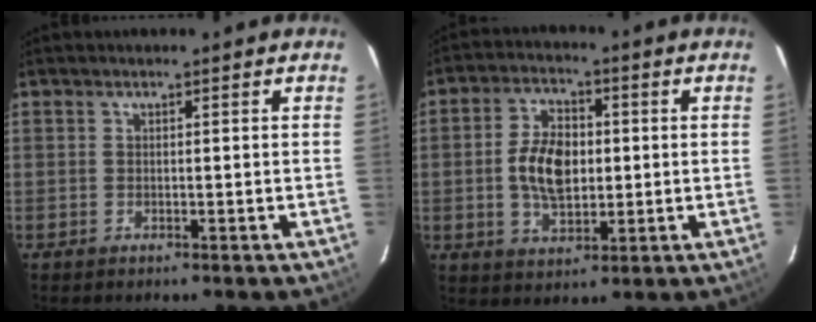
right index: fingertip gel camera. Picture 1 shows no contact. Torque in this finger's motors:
{"motor_torque": [0.49, 0.21, 0.51, 0.11]}